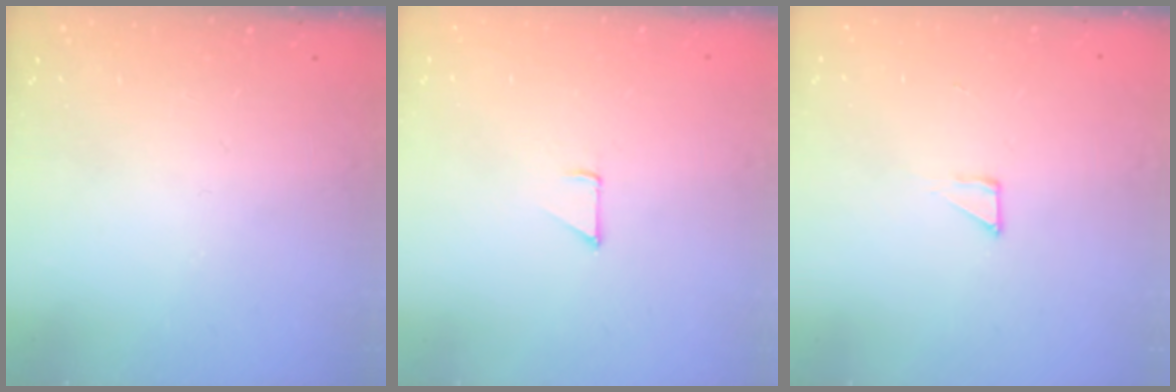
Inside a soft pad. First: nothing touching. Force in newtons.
{"total": 4.5, "press": 4.5, "slide": 0.3}
{"total": 3.6, "press": 3.6, "slide": 0.4}